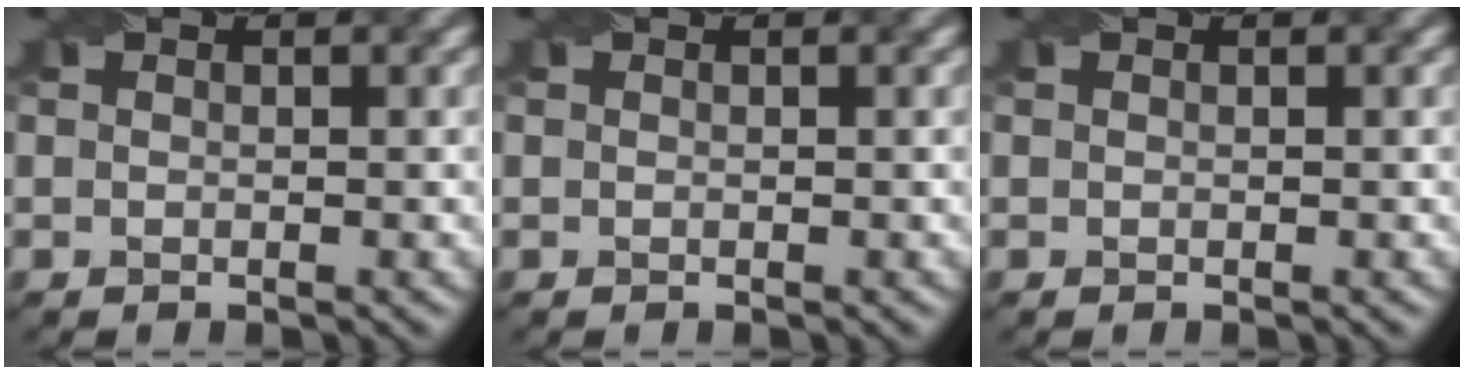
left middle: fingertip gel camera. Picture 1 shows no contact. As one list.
[{"total": 0.0}, {"total": 0.0}]